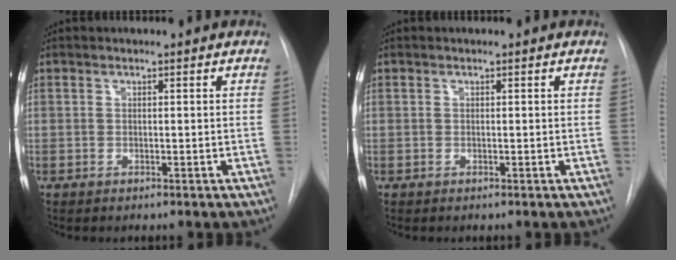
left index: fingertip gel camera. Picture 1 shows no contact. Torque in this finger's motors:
{"motor_torque": [0.00, 0.00, 0.00, 0.00]}